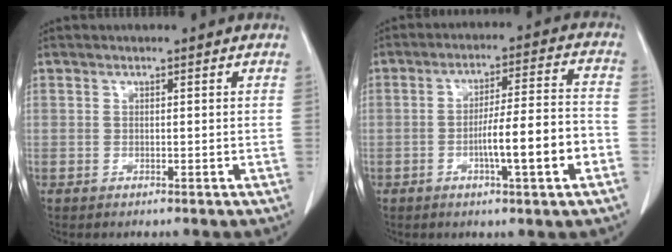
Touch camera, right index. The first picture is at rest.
{"total": 10.5, "force": [-3.5, 0.4, 9.9], "torque": [-0.153, 0.011, -0.052]}